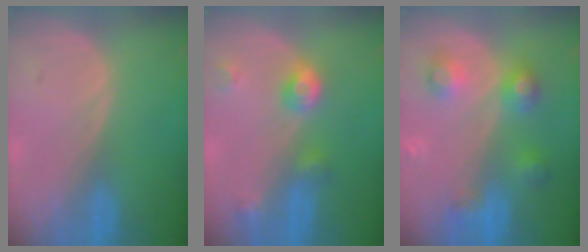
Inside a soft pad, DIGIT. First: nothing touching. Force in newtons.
{"total": 4.8, "press": 4.4, "slide": 2.0}
{"total": 6.0, "press": 6.0, "slide": 0.3}